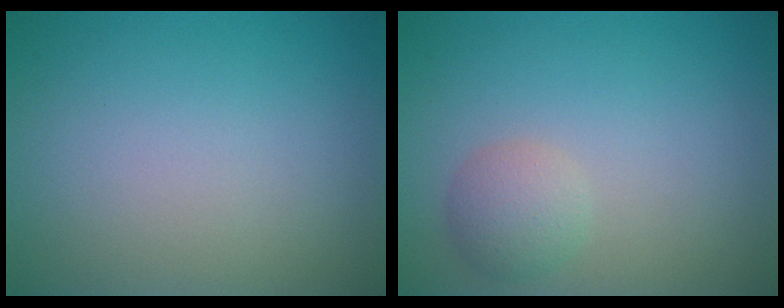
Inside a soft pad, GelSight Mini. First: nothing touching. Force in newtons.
{"total": 2.2, "press": 2.2, "slide": 0.1}